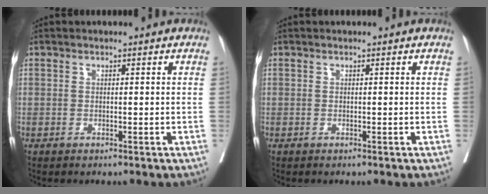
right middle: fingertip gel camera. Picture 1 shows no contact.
{"total": 0.0}